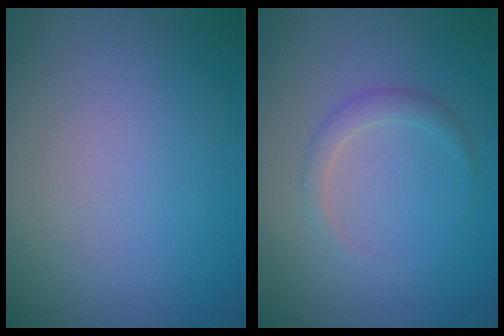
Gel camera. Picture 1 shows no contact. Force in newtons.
{"total": 1.5, "press": 1.5, "slide": 0.1}